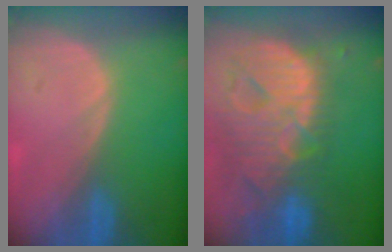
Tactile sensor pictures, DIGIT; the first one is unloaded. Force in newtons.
{"total": 13.8, "press": 11.8, "slide": 7.1}